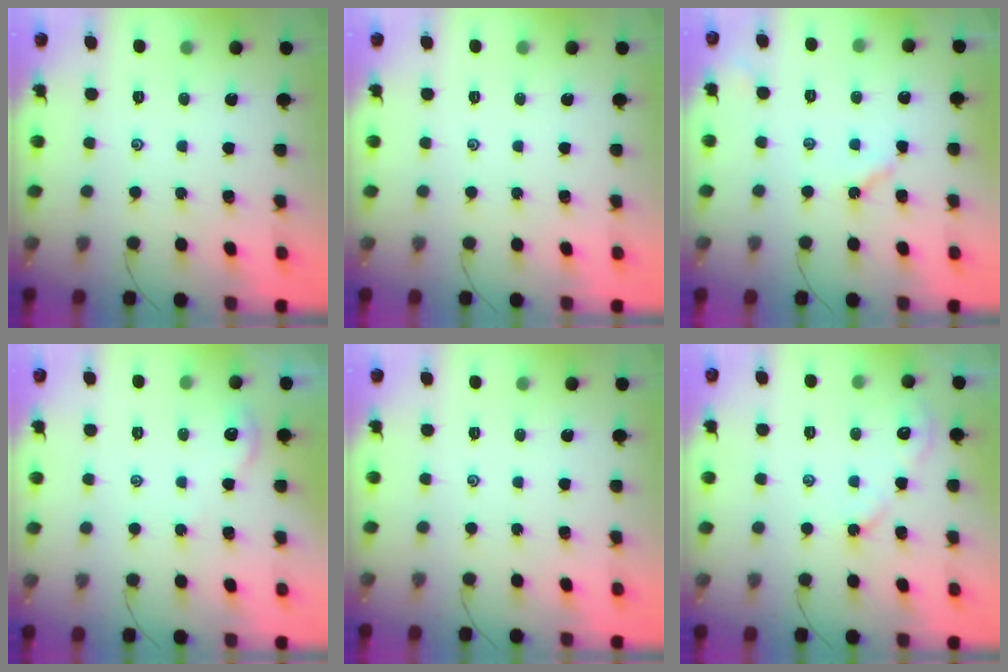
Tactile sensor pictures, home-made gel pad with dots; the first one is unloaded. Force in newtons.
{"total": 0.0}
{"total": 3.9, "press": 3.9, "slide": 0.6}
{"total": 2.2, "press": 2.2, "slide": 0.4}
{"total": 0.0}
{"total": 6.8, "press": 6.7, "slide": 0.8}